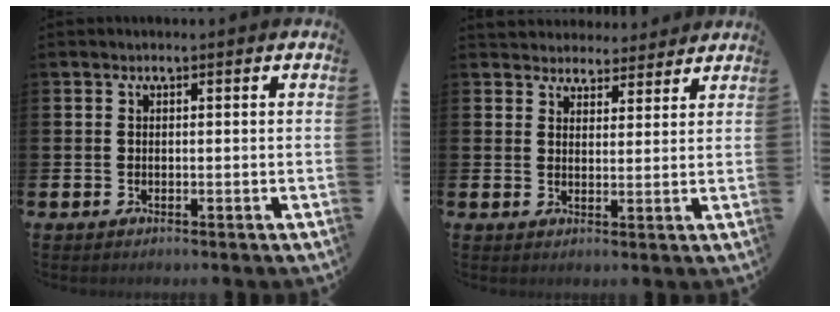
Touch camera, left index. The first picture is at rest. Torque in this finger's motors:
{"motor_torque": [0.80, -1.34, 0.13, 0.02]}